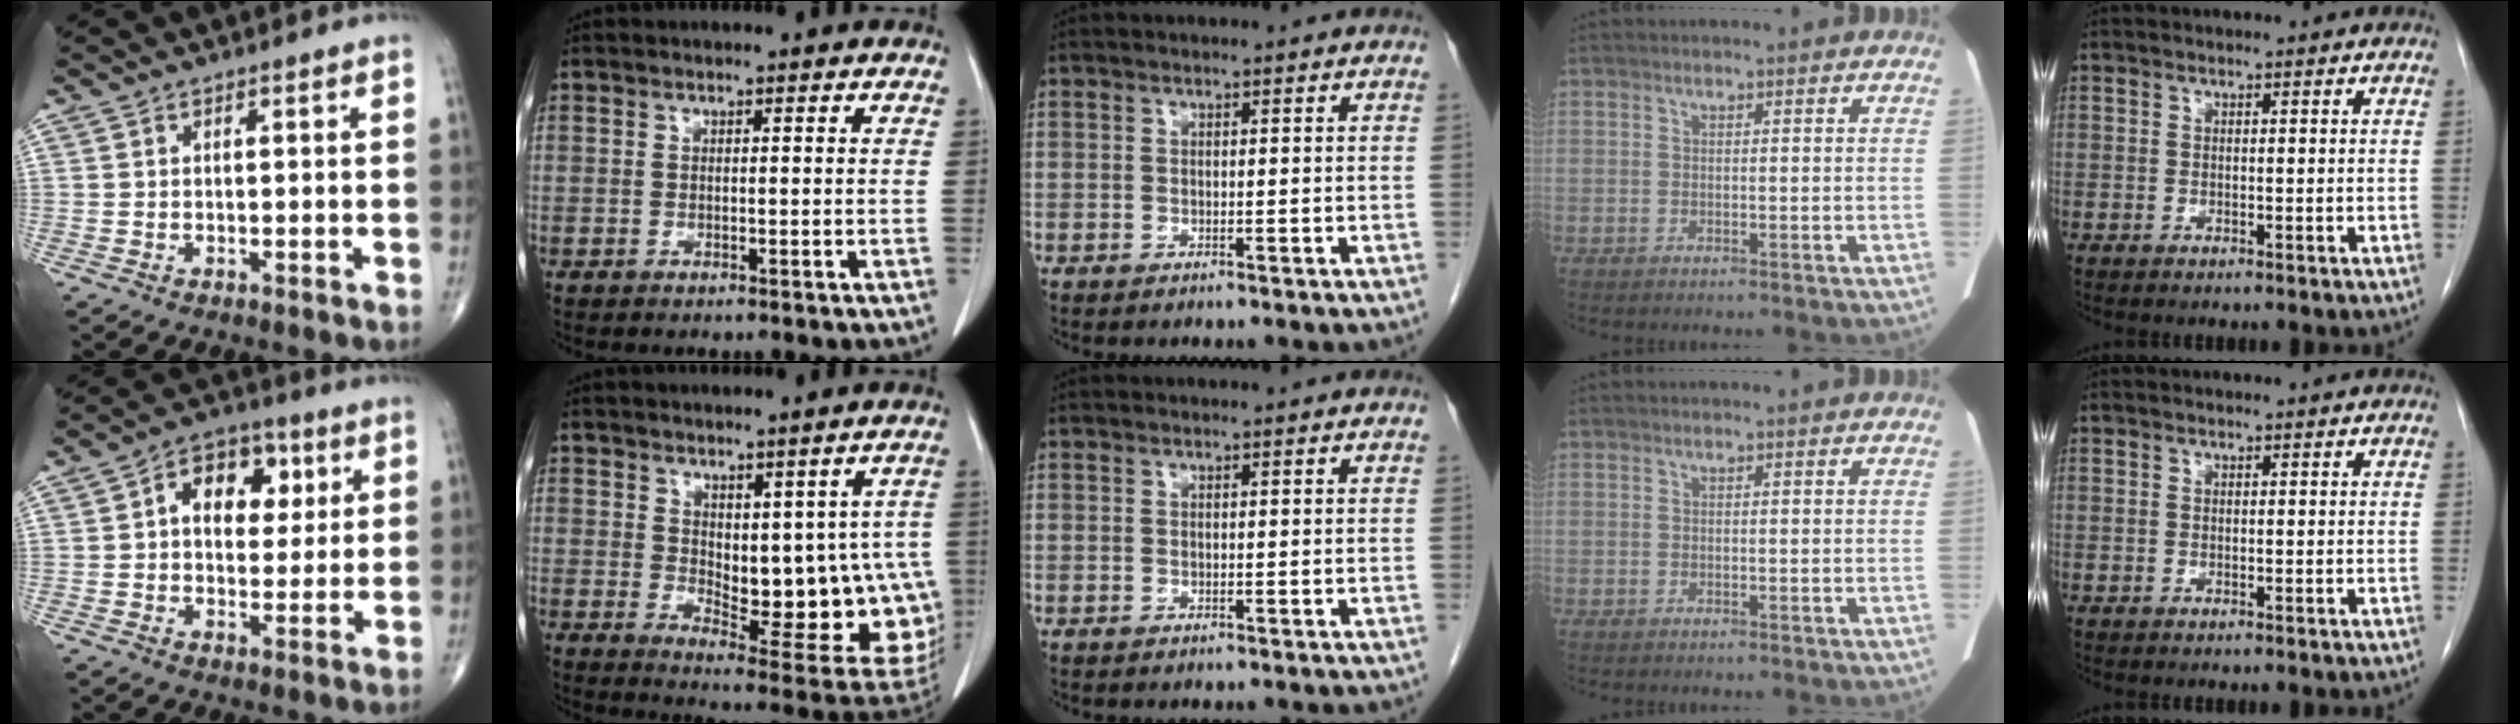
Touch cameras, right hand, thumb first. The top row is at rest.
{"thumb": {"total": 11.1, "force": [2.7, 7.5, 7.7], "torque": [-0.072, 0.009, 0.037]}, "index": {"total": 15.6, "force": [0.8, 7.1, 13.8], "torque": [-0.153, -0.015, 0.032]}}